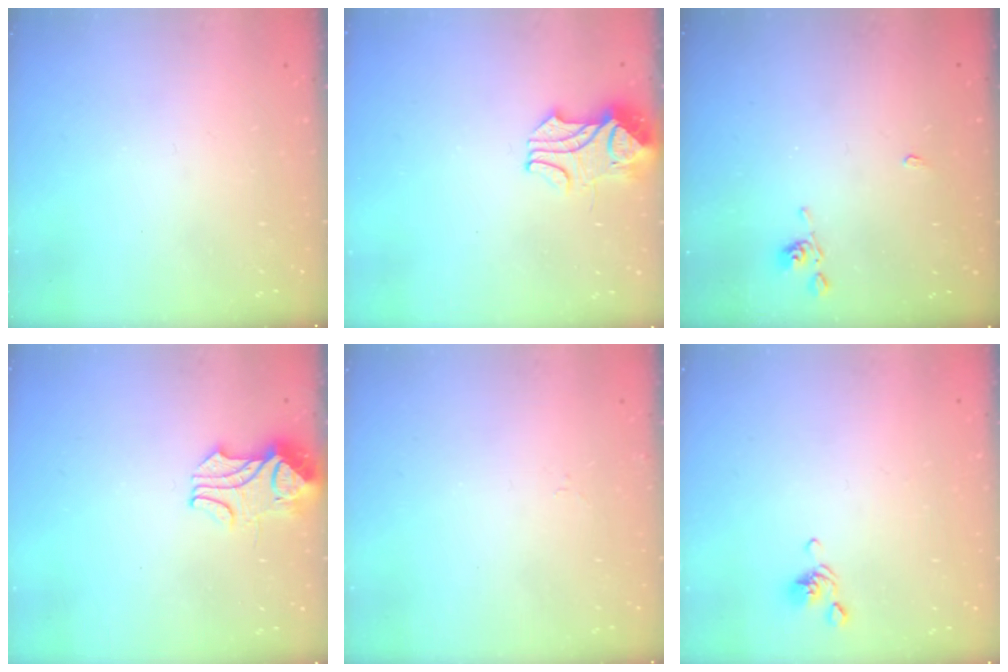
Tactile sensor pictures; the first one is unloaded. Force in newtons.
{"total": 2.4, "press": 2.2, "slide": 1.0}
{"total": 2.1, "press": 2.1, "slide": 0.5}
{"total": 2.2, "press": 2.1, "slide": 0.8}
{"total": 1.1, "press": 1.1, "slide": 0.2}
{"total": 2.6, "press": 2.6, "slide": 0.5}